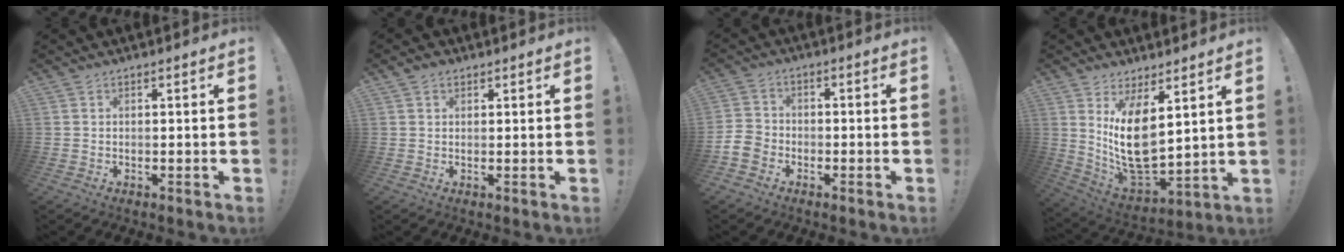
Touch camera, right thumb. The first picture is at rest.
{"total": 1.6, "force": [0.9, 1.1, 0.7], "torque": [-0.011, 0.000, 0.017]}
{"total": 6.6, "force": [-3.7, 5.0, 2.4], "torque": [-0.058, 0.027, -0.068]}
{"total": 14.9, "force": [6.3, 7.0, 11.6], "torque": [-0.231, -0.059, 0.114]}